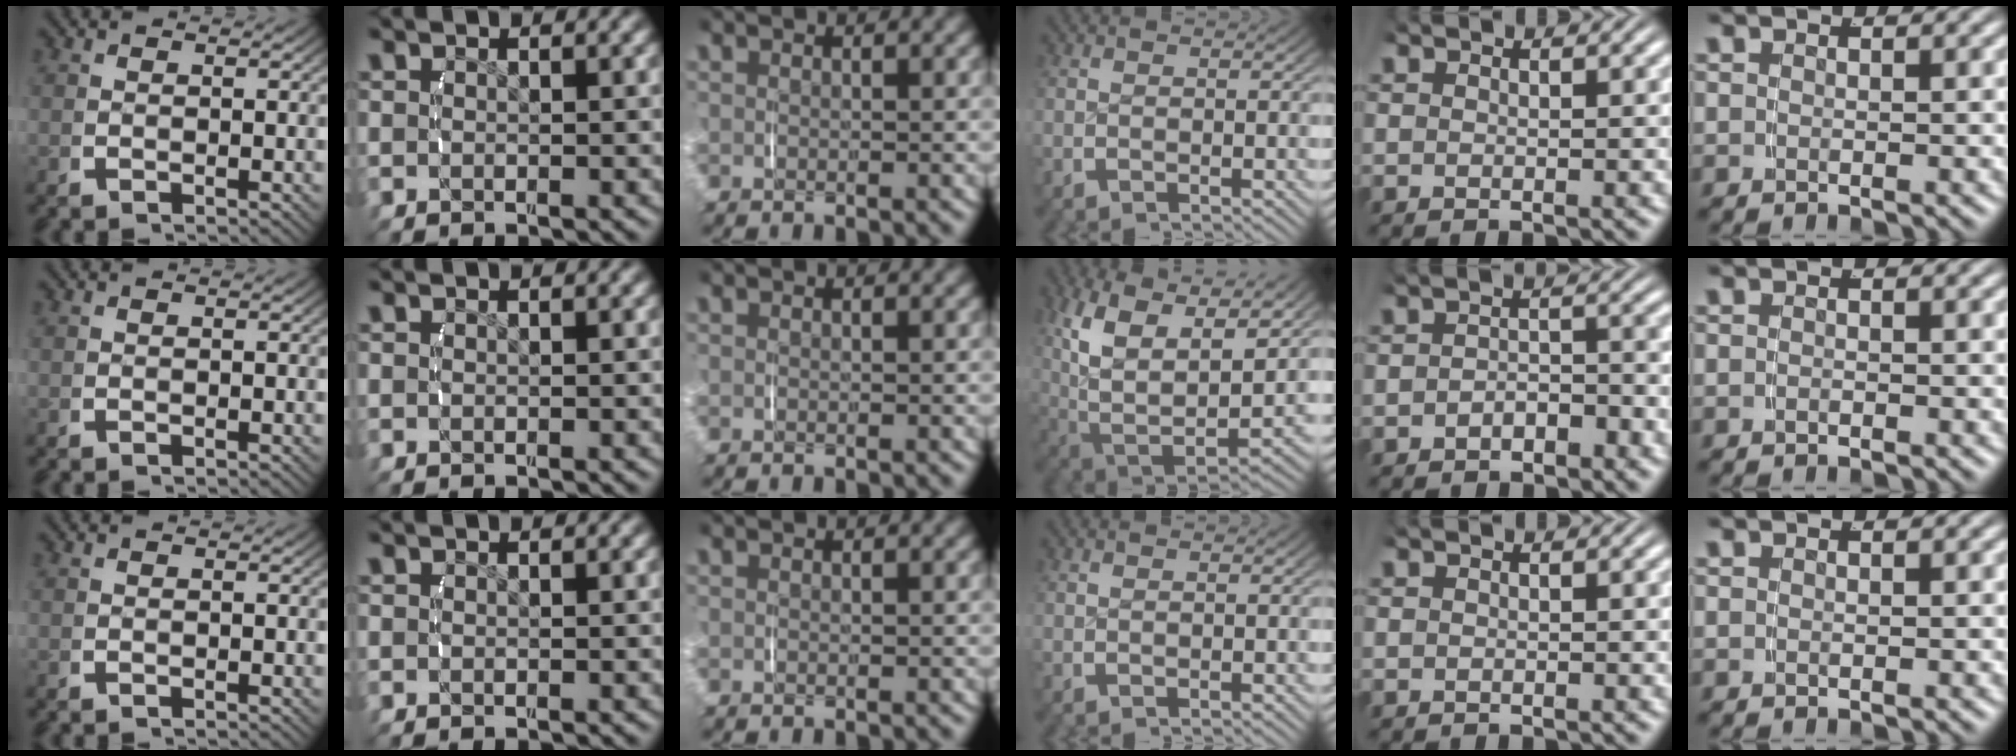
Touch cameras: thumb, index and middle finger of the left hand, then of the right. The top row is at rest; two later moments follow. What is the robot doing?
{"motion": "lift_and_place", "object": "napkin"}